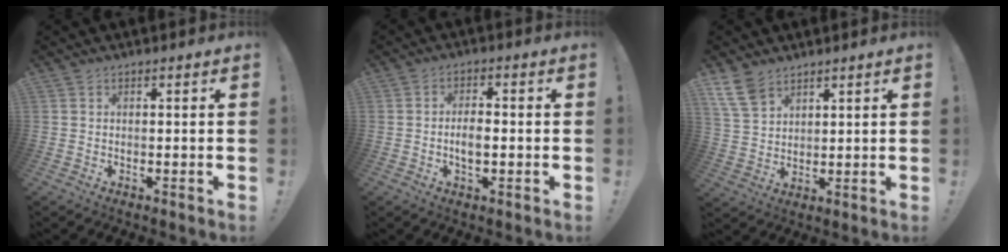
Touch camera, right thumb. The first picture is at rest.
{"total": 4.7, "force": [-1.2, 2.1, 4.0], "torque": [-0.072, 0.005, -0.023]}
{"total": 8.5, "force": [5.9, 4.6, 4.0], "torque": [-0.070, -0.027, 0.118]}